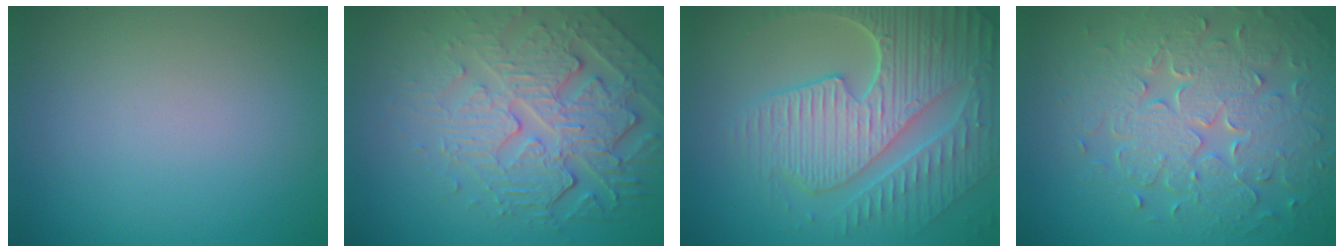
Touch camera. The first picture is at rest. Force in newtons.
{"total": 6.9, "press": 5.1, "slide": 4.7}
{"total": 9.2, "press": 6.6, "slide": 6.4}
{"total": 8.0, "press": 5.8, "slide": 5.5}